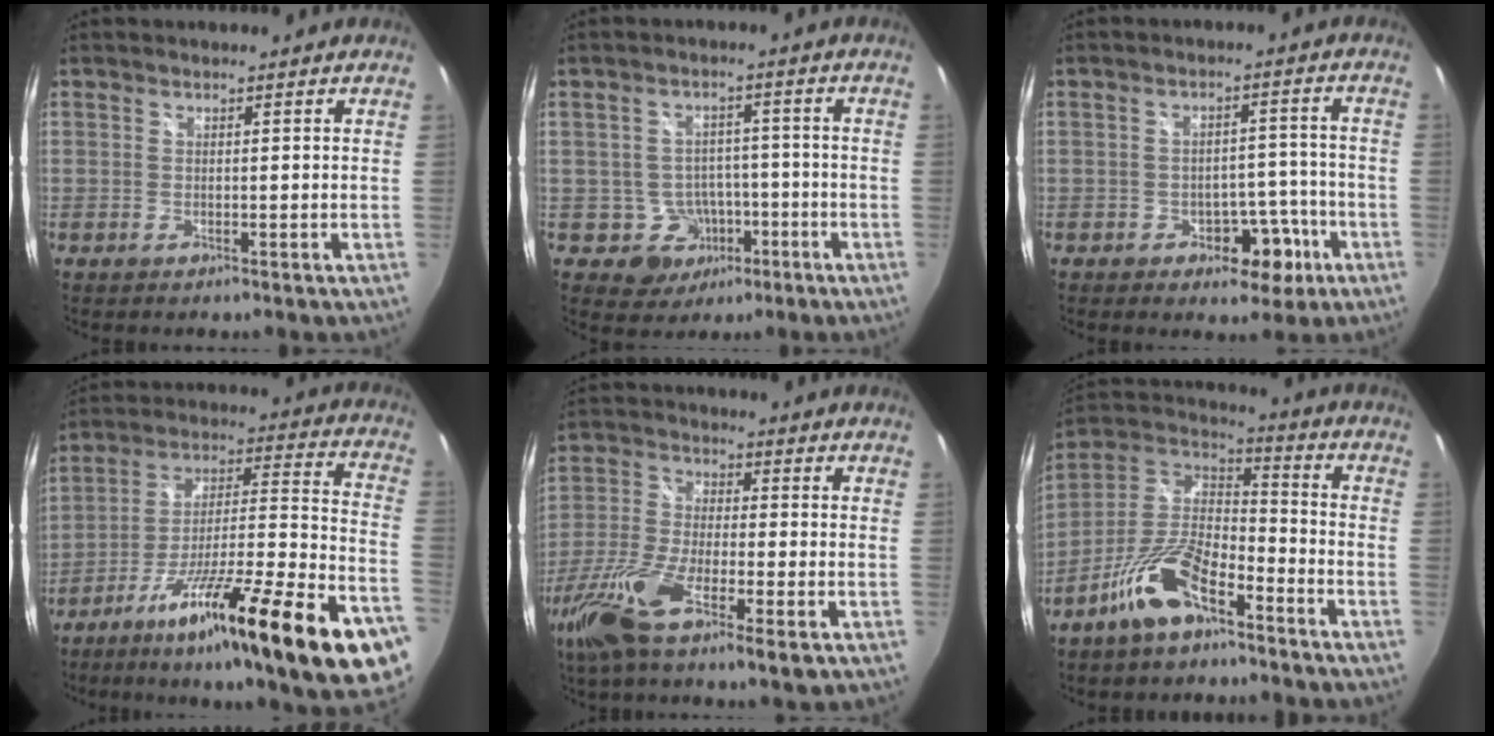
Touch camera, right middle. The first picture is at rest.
{"total": 6.6, "force": [-2.9, 5.9, 1.1], "torque": [-0.033, 0.020, -0.024]}
{"total": 6.5, "force": [-3.4, 4.4, 3.2], "torque": [-0.051, 0.017, -0.035]}
{"total": 31.2, "force": [-18.8, 3.7, 24.7], "torque": [-0.337, -0.035, -0.287]}
{"total": 14.1, "force": [-7.3, 3.3, 11.5], "torque": [-0.256, -0.028, -0.148]}
{"total": 13.6, "force": [-8.1, 5.8, 9.3], "torque": [-0.197, 0.006, -0.155]}